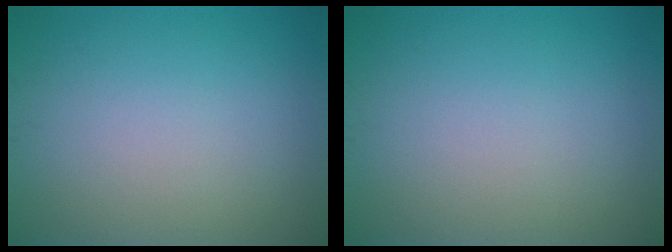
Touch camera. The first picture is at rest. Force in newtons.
{"total": 0.0}